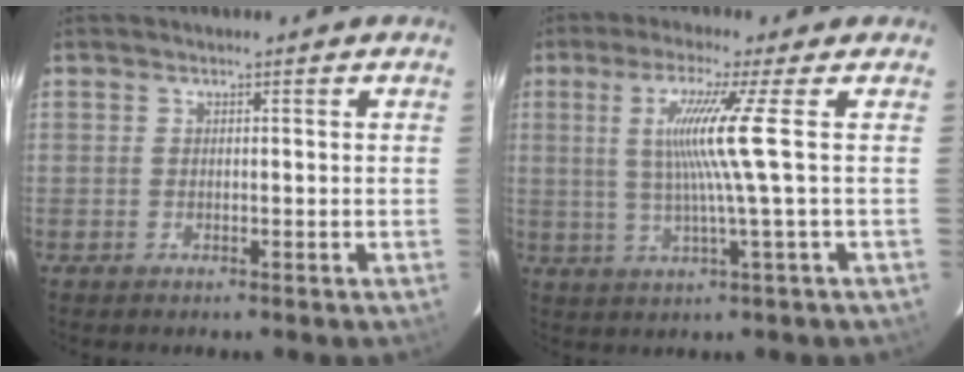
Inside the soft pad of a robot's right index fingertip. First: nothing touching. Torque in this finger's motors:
{"motor_torque": [1.20, 0.11, 0.59, 0.16]}